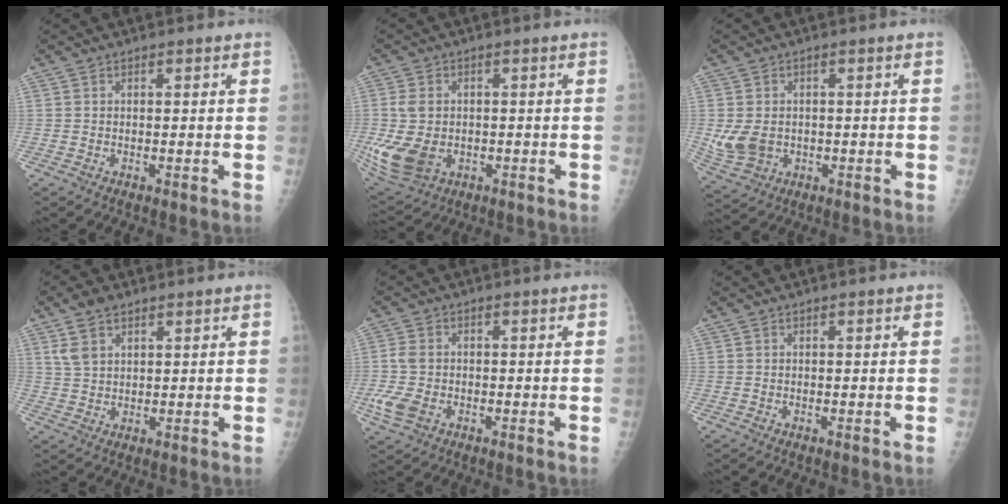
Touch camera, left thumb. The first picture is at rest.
{"total": 11.2, "force": [-1.6, 8.0, 7.6], "torque": [-0.161, -0.002, -0.015]}
{"total": 6.4, "force": [-0.4, 5.2, 3.8], "torque": [-0.068, -0.002, 0.006]}
{"total": 5.4, "force": [3.2, 3.1, 3.1], "torque": [-0.053, -0.007, 0.070]}
{"total": 5.9, "force": [-1.4, 4.2, 3.9], "torque": [-0.095, 0.006, -0.027]}
{"total": 0.0}